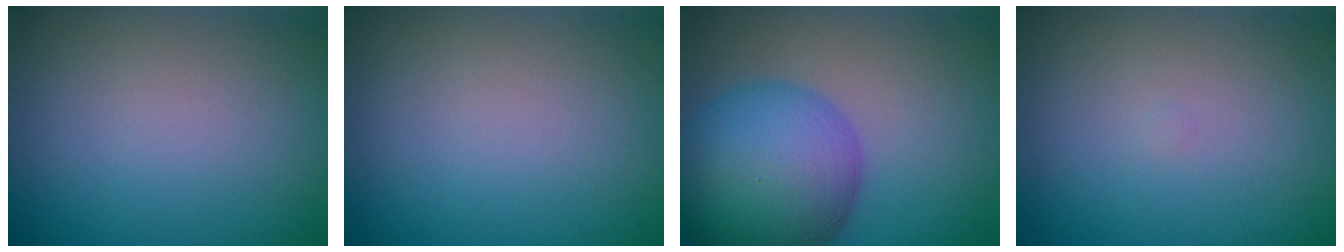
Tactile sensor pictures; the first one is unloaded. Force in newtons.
{"total": 0.0}
{"total": 10.8, "press": 10.8, "slide": 0.5}
{"total": 0.0}